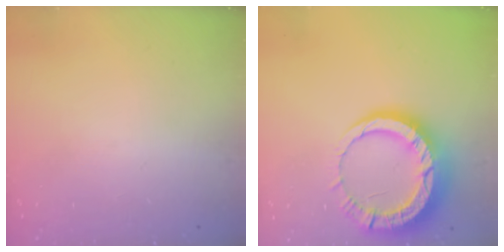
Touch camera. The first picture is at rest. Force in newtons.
{"total": 13.8, "press": 13.7, "slide": 1.3}